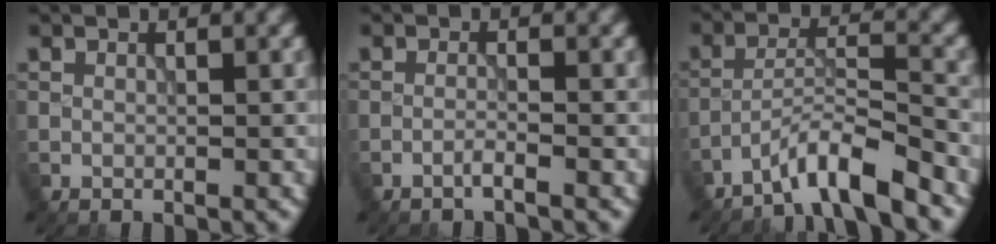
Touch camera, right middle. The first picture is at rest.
{"total": 1.0, "force": [-0.7, 0.1, 0.7], "torque": [-0.009, 0.006, -0.021]}
{"total": 5.0, "force": [-4.1, 0.3, 2.9], "torque": [-0.050, 0.011, -0.083]}